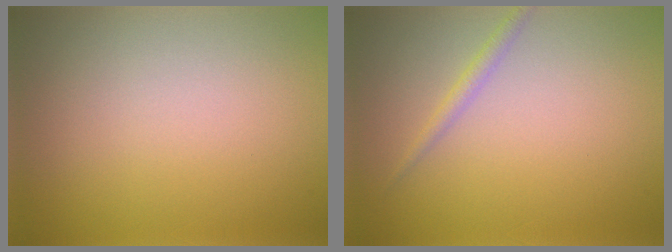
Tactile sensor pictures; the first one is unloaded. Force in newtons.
{"total": 1.1, "press": 1.1, "slide": 0.1}